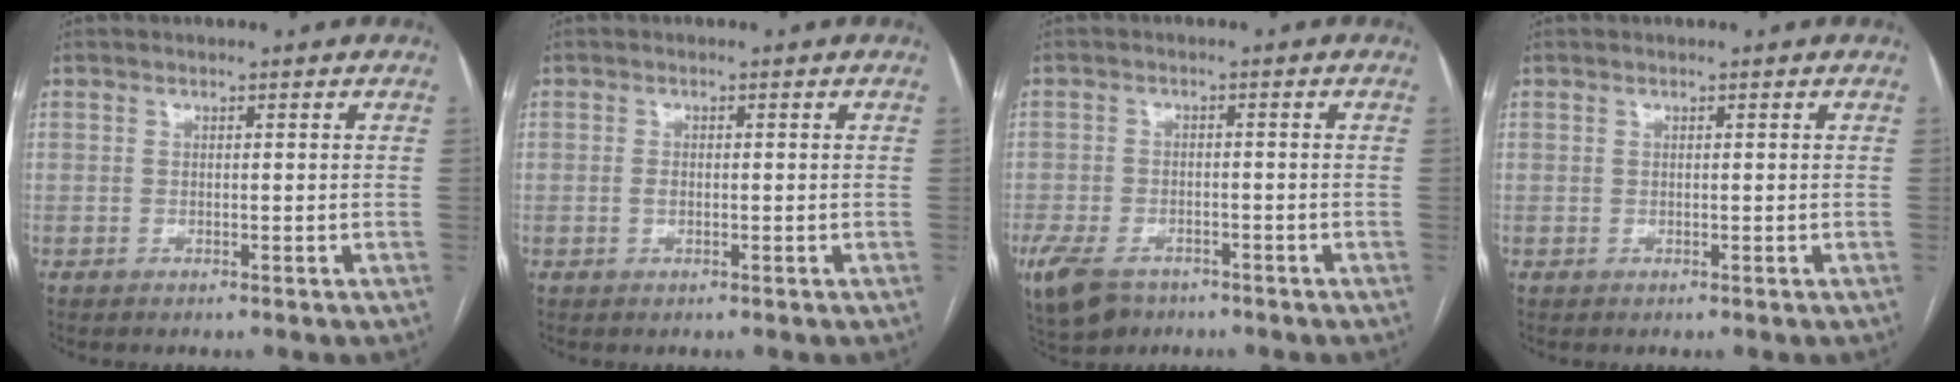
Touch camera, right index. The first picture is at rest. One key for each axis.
{"total": 1.2, "fx": -0.2, "fy": 0.7, "fz": 0.9, "tx": -0.019, "ty": 0.001, "tz": -0.002}
{"total": 10.0, "fx": -6.2, "fy": 6.0, "fz": 5.0, "tx": -0.124, "ty": -0.008, "tz": -0.096}
{"total": 0.0}